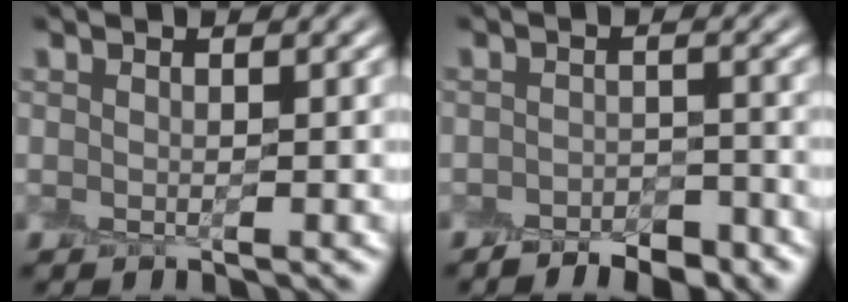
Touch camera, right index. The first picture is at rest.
{"total": 3.5, "force": [-3.0, 1.3, 1.3], "torque": [-0.010, 0.003, -0.046]}